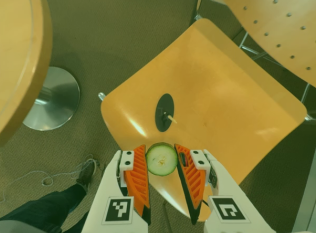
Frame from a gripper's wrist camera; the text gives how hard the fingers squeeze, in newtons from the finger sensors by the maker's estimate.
{"total": 9.7, "left": 9.8, "right": 9.6}